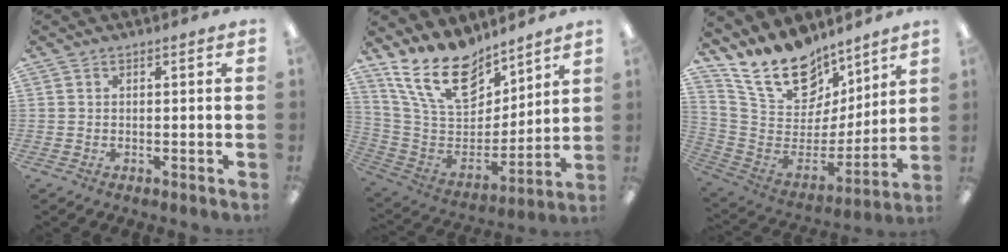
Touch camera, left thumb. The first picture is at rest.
{"total": 19.6, "force": [14.0, 9.6, 9.9], "torque": [-0.192, -0.080, 0.256]}
{"total": 19.8, "force": [14.8, 10.7, 7.6], "torque": [-0.140, -0.108, 0.272]}